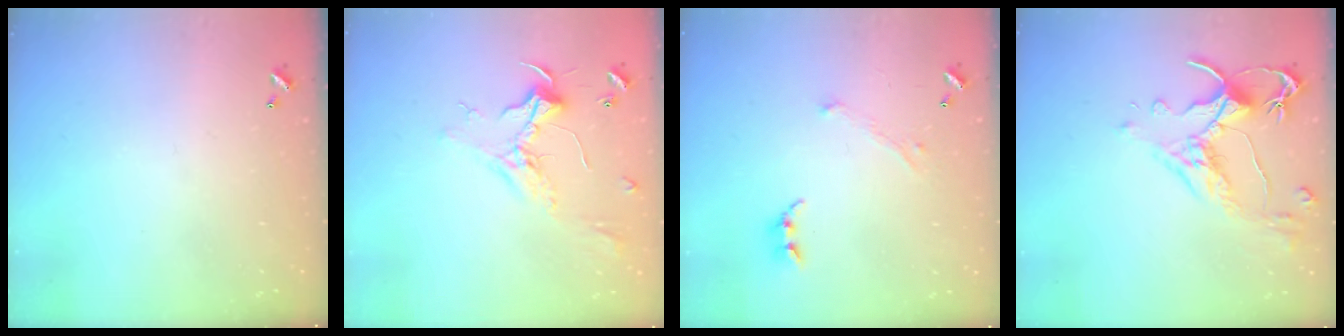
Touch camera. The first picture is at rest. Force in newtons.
{"total": 2.5, "press": 2.3, "slide": 0.8}
{"total": 1.7, "press": 1.6, "slide": 0.5}
{"total": 2.5, "press": 2.1, "slide": 1.2}